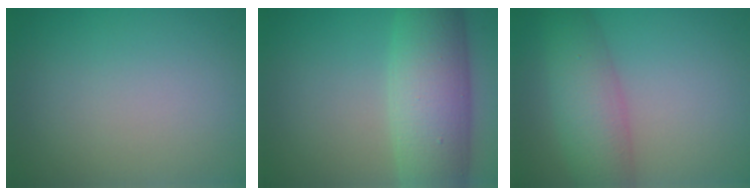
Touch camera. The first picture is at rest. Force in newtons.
{"total": 8.7, "press": 8.7, "slide": 0.3}
{"total": 5.6, "press": 5.6, "slide": 0.2}